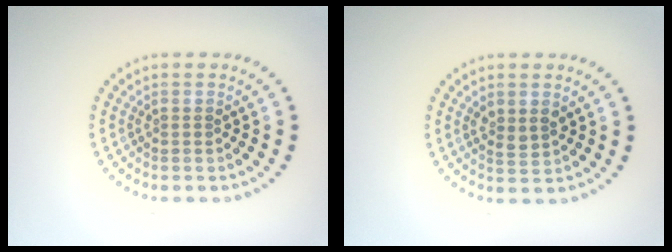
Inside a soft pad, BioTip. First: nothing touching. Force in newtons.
{"total": 1.6, "press": 1.6, "slide": 0.5}